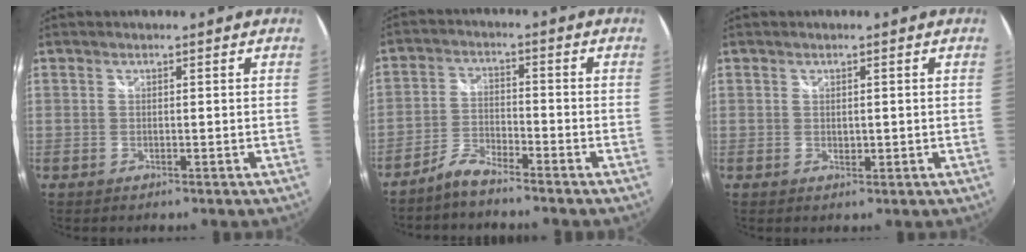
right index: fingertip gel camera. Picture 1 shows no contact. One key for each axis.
{"total": 4.5, "fx": -4.1, "fy": 0.3, "fz": 1.8, "tx": -0.053, "ty": 0.005, "tz": -0.084}
{"total": 0.8, "fx": 0.3, "fy": 0.5, "fz": 0.5, "tx": -0.008, "ty": 0.001, "tz": 0.009}